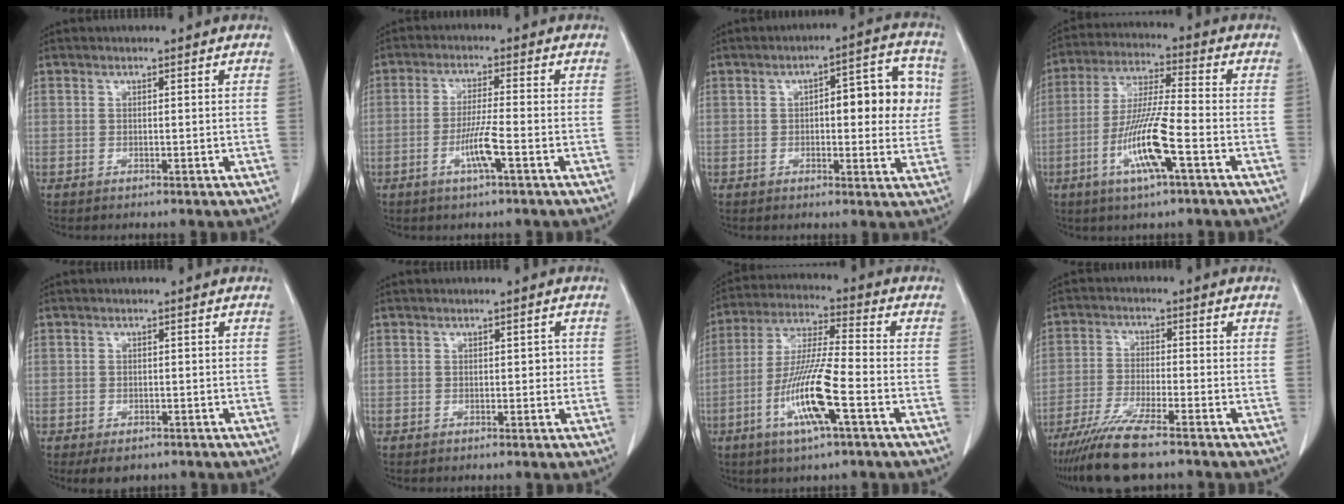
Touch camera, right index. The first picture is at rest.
{"total": 5.3, "force": [-2.1, -0.3, 4.9], "torque": [-0.095, -0.008, -0.043]}
{"total": 10.8, "force": [1.3, 3.6, 10.1], "torque": [-0.121, 0.028, 0.016]}
{"total": 11.6, "force": [-4.4, 0.5, 10.7], "torque": [-0.214, -0.009, -0.085]}
{"total": 3.4, "force": [-2.3, 2.1, 1.3], "torque": [-0.013, -0.001, -0.027]}
{"total": 1.3, "force": [0.0, 0.8, 1.1], "torque": [-0.010, 0.007, 0.000]}
{"total": 12.6, "force": [-4.7, 0.6, 11.7], "torque": [-0.237, -0.010, -0.091]}
{"total": 9.5, "force": [-7.4, 0.5, 5.9], "torque": [-0.111, -0.028, -0.132]}